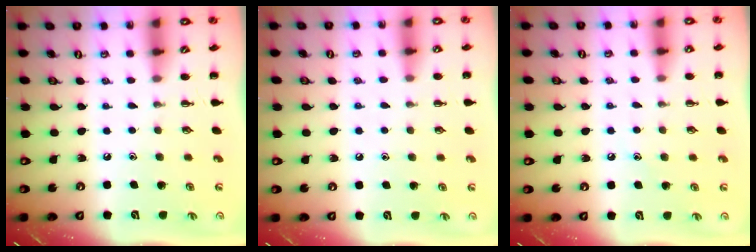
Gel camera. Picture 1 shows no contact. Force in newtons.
{"total": 6.7, "press": 6.3, "slide": 2.3}
{"total": 6.7, "press": 6.5, "slide": 1.9}